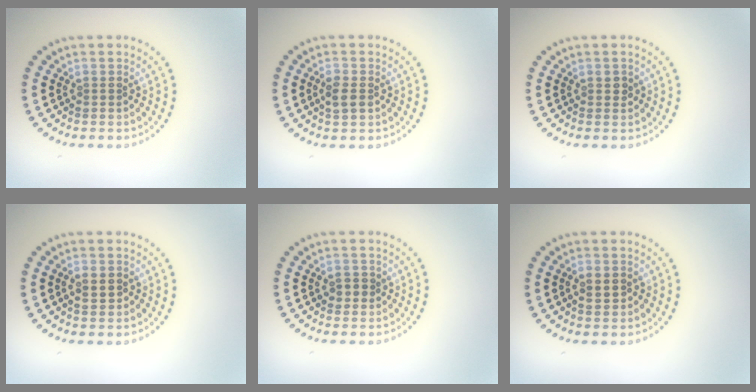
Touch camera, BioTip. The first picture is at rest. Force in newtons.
{"total": 1.8, "press": 1.8, "slide": 0.3}
{"total": 0.7, "press": 0.7, "slide": 0.3}
{"total": 1.4, "press": 1.4, "slide": 0.3}
{"total": 1.3, "press": 1.2, "slide": 0.5}
{"total": 1.4, "press": 1.4, "slide": 0.3}